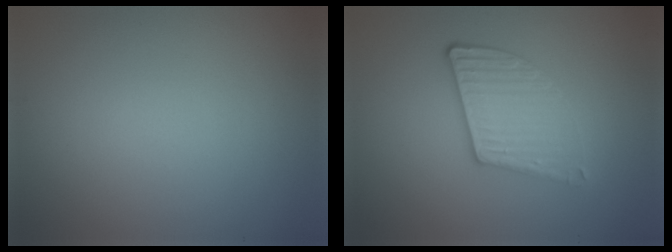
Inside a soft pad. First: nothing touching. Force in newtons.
{"total": 3.8, "press": 3.2, "slide": 1.9}